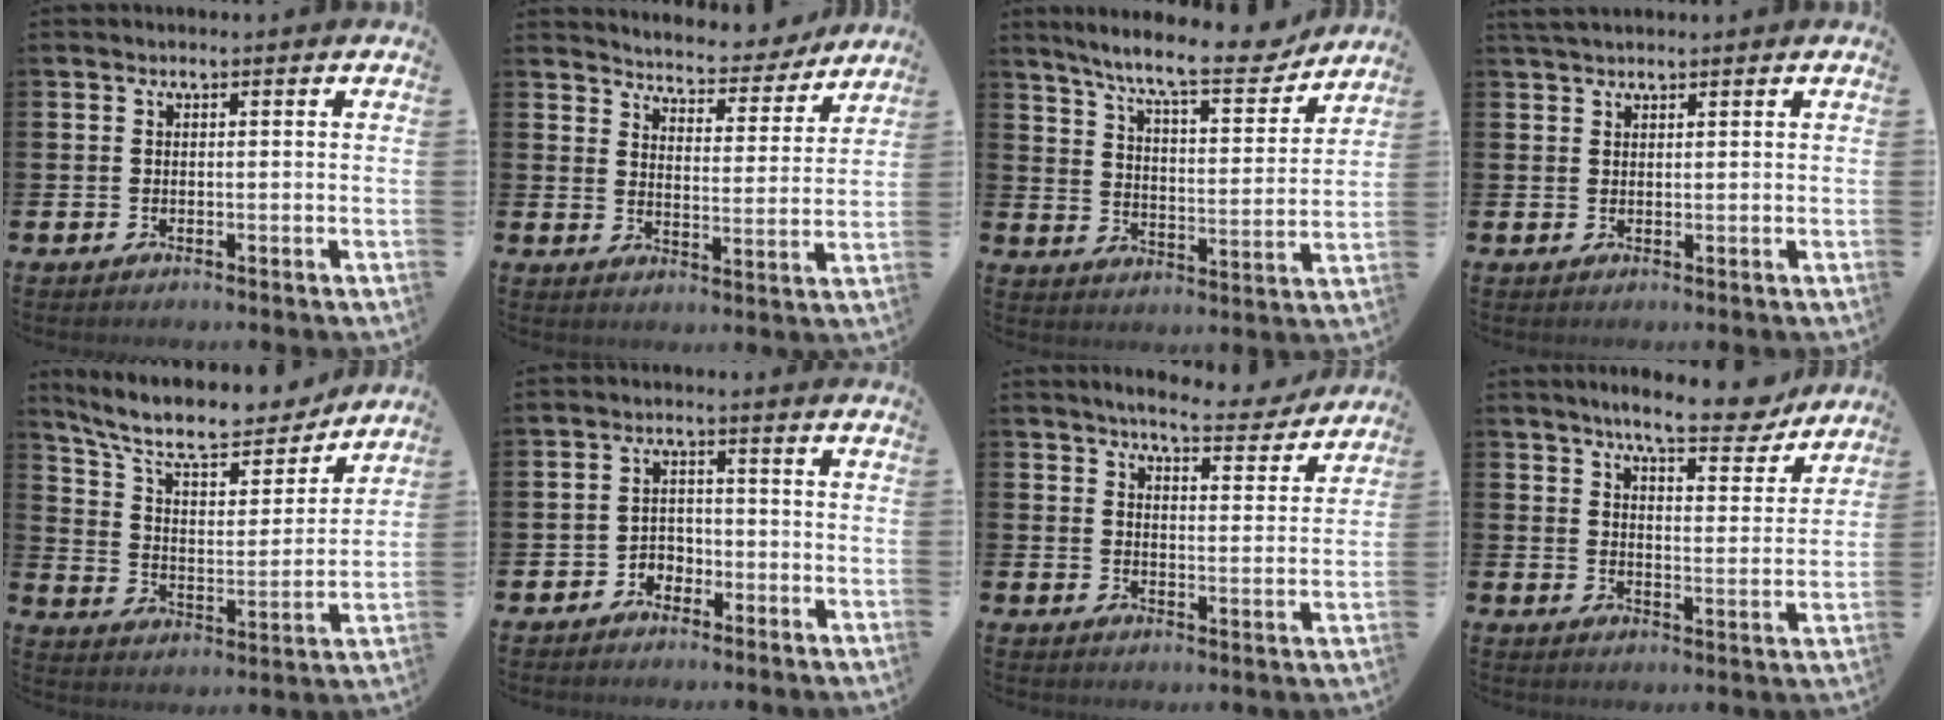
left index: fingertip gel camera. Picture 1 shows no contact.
{"total": 5.2, "force": [5.1, 0.7, 0.2], "torque": [-0.027, -0.043, 0.085]}
{"total": 10.4, "force": [9.2, 1.3, 4.7], "torque": [-0.111, -0.054, 0.155]}
{"total": 1.9, "force": [1.7, 0.5, 0.7], "torque": [-0.004, 0.000, 0.029]}
{"total": 11.3, "force": [9.9, 3.2, 4.5], "torque": [-0.117, -0.064, 0.168]}
{"total": 2.6, "force": [-2.1, 1.6, 0.2], "torque": [-0.018, 0.006, -0.047]}
{"total": 5.7, "force": [5.4, 0.6, 1.8], "torque": [-0.042, -0.032, 0.089]}
{"total": 8.6, "force": [7.7, 1.4, 3.5], "torque": [-0.063, -0.042, 0.132]}